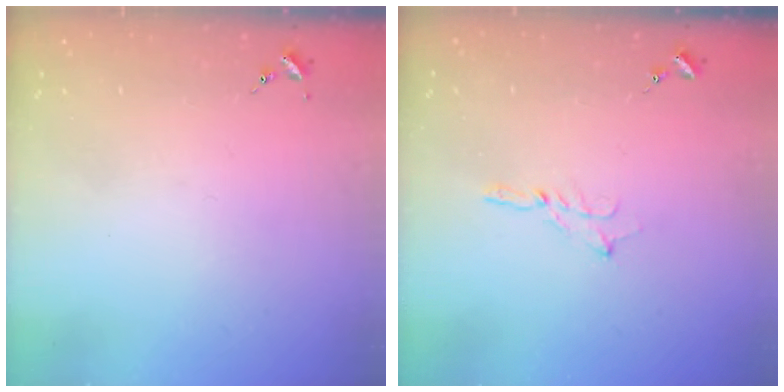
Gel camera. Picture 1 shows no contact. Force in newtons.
{"total": 2.3, "press": 2.3, "slide": 0.2}